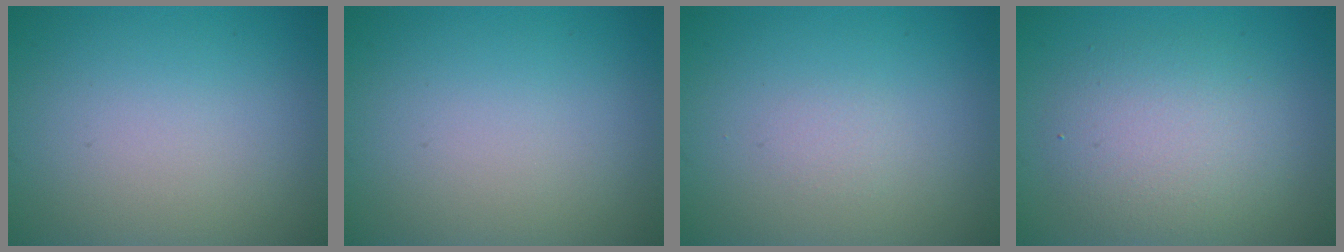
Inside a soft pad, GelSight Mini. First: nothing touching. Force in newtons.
{"total": 0.0}
{"total": 0.6, "press": 0.6, "slide": 0.1}
{"total": 4.6, "press": 4.6, "slide": 0.2}